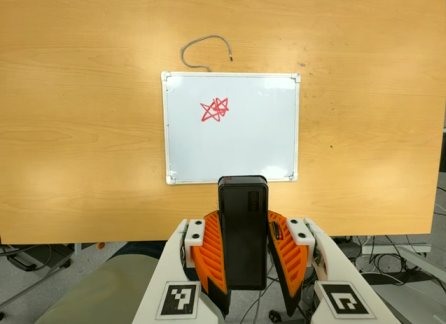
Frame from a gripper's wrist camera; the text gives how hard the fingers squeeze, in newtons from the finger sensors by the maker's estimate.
{"total": 9.0, "left": 7.3, "right": 10.8}